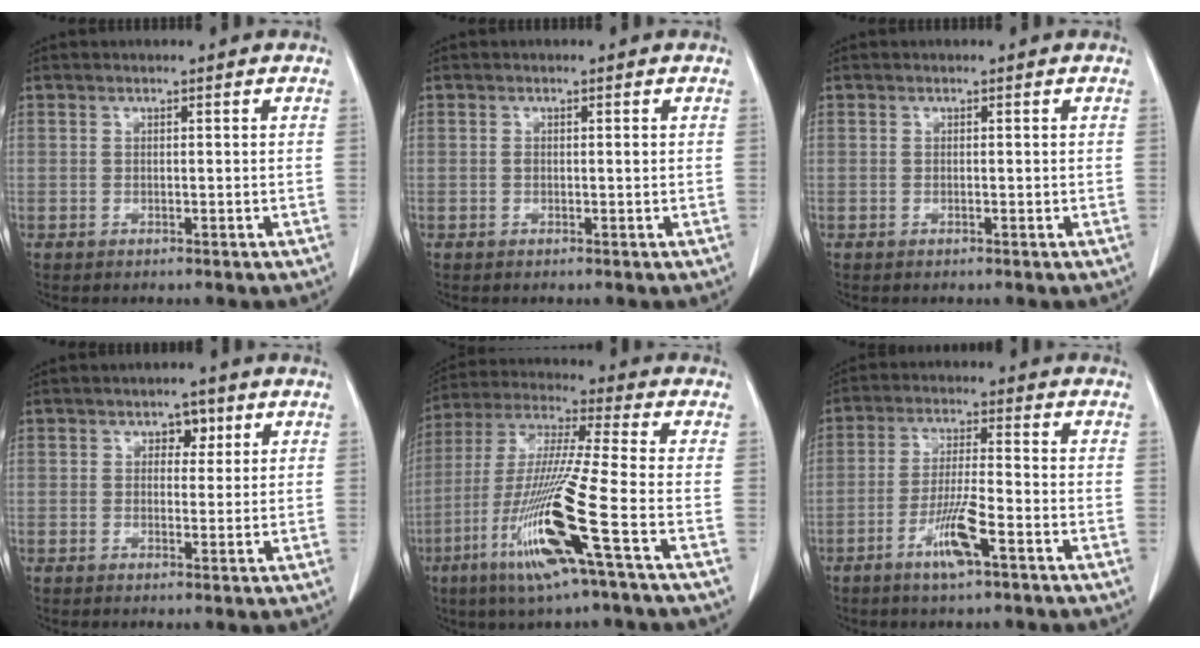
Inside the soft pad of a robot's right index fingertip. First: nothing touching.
{"total": 0.9, "force": [0.0, 0.3, 0.8], "torque": [-0.016, 0.000, 0.002]}
{"total": 0.0}
{"total": 2.6, "force": [1.1, 1.8, 1.6], "torque": [-0.015, 0.006, 0.013]}
{"total": 16.0, "force": [-6.5, -1.0, 14.6], "torque": [-0.306, -0.025, -0.127]}
{"total": 7.2, "force": [-3.7, 0.4, 6.2], "torque": [-0.122, -0.007, -0.069]}